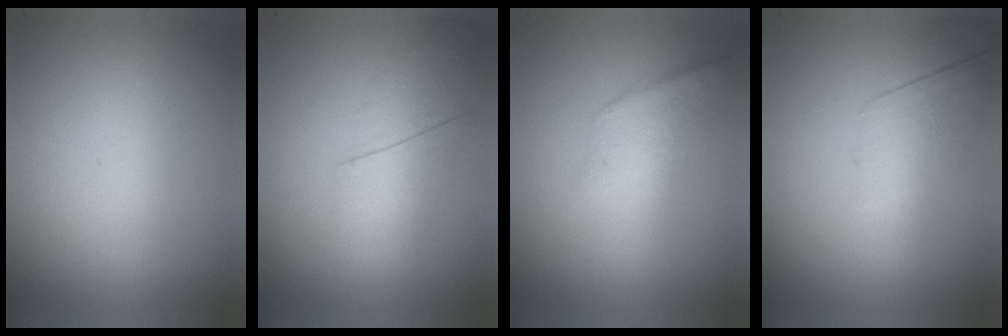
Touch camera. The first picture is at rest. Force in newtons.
{"total": 2.3}
{"total": 2.2}
{"total": 2.3}